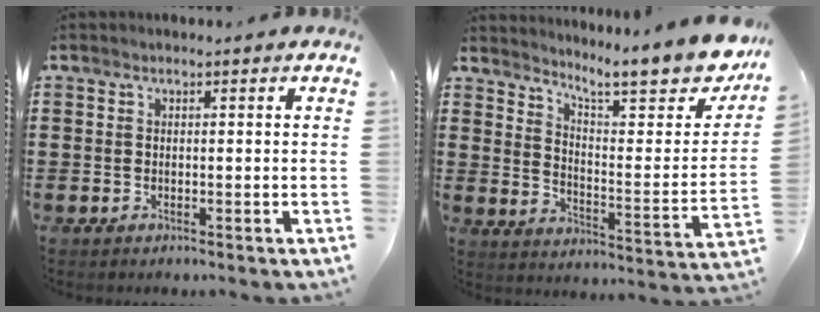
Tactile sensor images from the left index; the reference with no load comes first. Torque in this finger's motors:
{"motor_torque": [1.20, -0.94, 0.21, 0.04]}